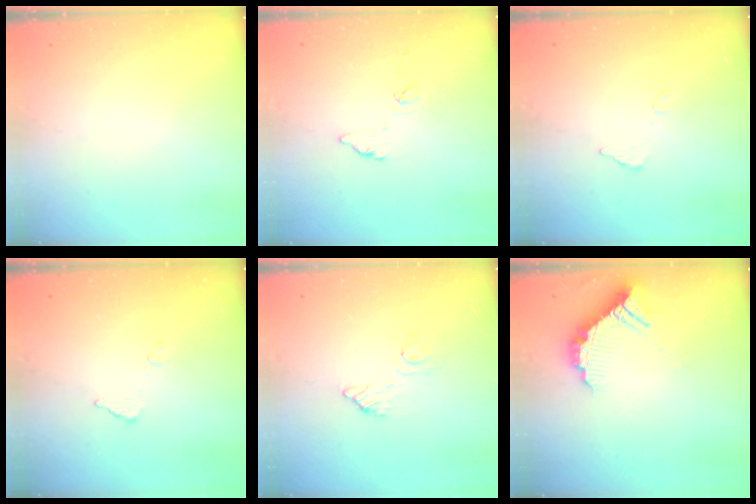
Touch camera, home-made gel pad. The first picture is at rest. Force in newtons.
{"total": 5.5, "press": 5.5, "slide": 0.3}
{"total": 5.8, "press": 5.8, "slide": 0.2}
{"total": 4.9, "press": 4.9, "slide": 0.3}
{"total": 5.0, "press": 5.0, "slide": 0.3}
{"total": 11.1, "press": 11.1, "slide": 0.8}